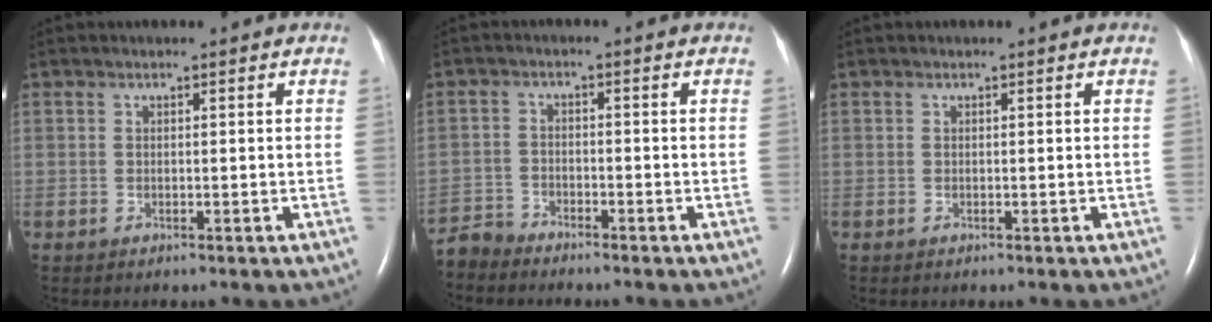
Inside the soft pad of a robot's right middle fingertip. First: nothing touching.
{"total": 3.9, "force": [-3.8, 0.5, -0.8], "torque": [0.016, -0.009, -0.076]}
{"total": 0.0}